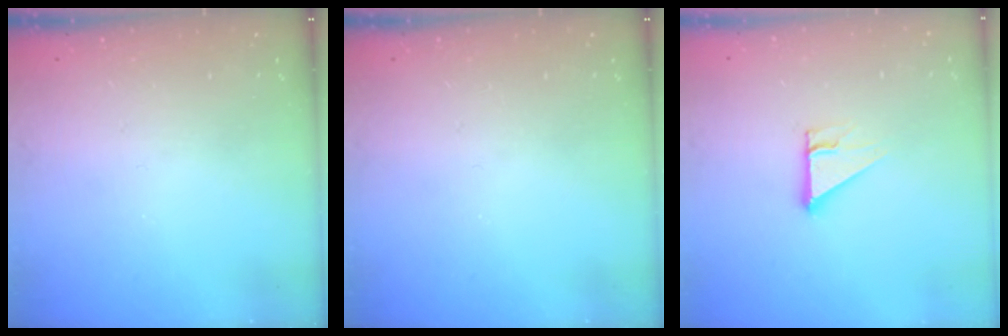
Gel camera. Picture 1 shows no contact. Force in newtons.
{"total": 0.0}
{"total": 3.7, "press": 3.7, "slide": 0.2}